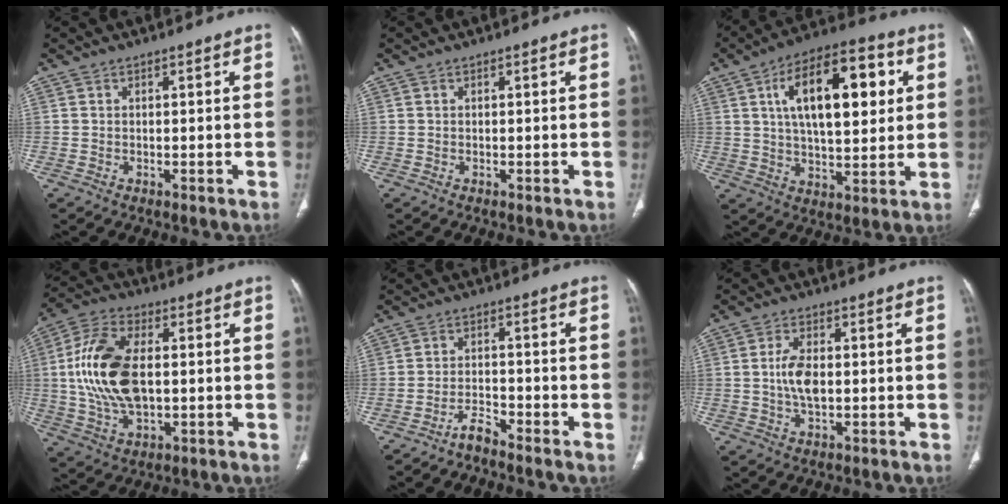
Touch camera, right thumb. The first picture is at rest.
{"total": 0.0}
{"total": 19.4, "force": [5.4, 8.9, 16.4], "torque": [-0.233, 0.005, 0.081]}
{"total": 16.7, "force": [0.8, 9.2, 13.9], "torque": [-0.283, 0.008, 0.016]}
{"total": 2.9, "force": [-2.7, 0.4, 1.0], "torque": [-0.018, 0.013, -0.053]}
{"total": 5.9, "force": [0.0, 3.1, 5.0], "torque": [-0.101, 0.003, -0.001]}